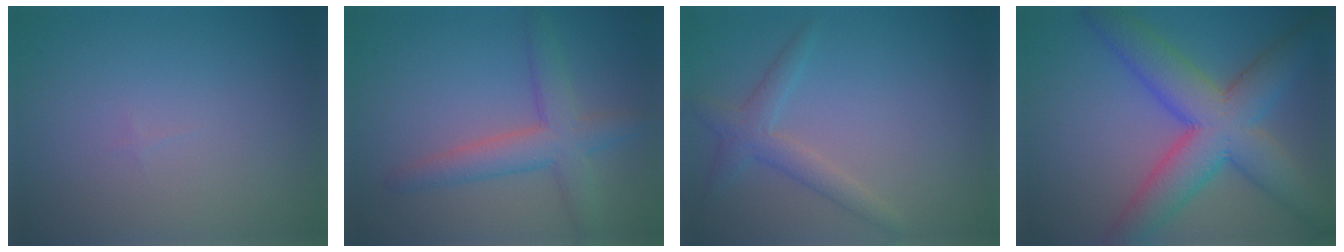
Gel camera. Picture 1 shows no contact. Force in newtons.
{"total": 4.3, "press": 4.3, "slide": 0.2}
{"total": 2.4, "press": 2.4, "slide": 0.2}
{"total": 9.2, "press": 9.2, "slide": 0.2}